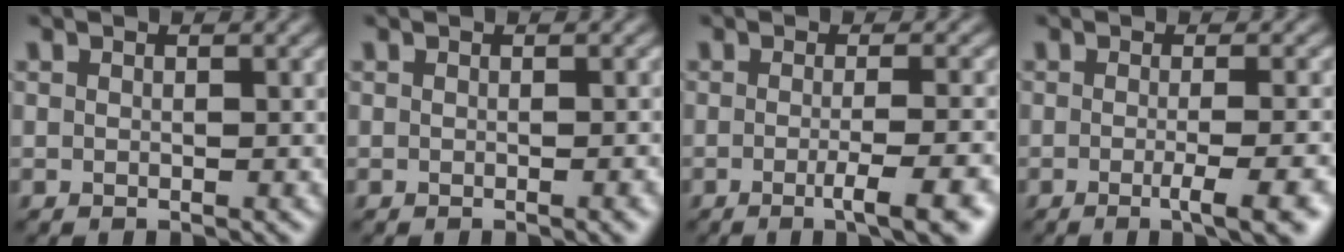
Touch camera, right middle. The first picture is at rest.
{"total": 1.3, "force": [-0.4, 0.4, 1.2], "torque": [-0.012, -0.004, -0.004]}
{"total": 4.7, "force": [-1.5, 1.0, 4.4], "torque": [-0.055, -0.005, -0.026]}
{"total": 4.7, "force": [-1.4, 1.1, 4.3], "torque": [-0.052, -0.006, -0.022]}